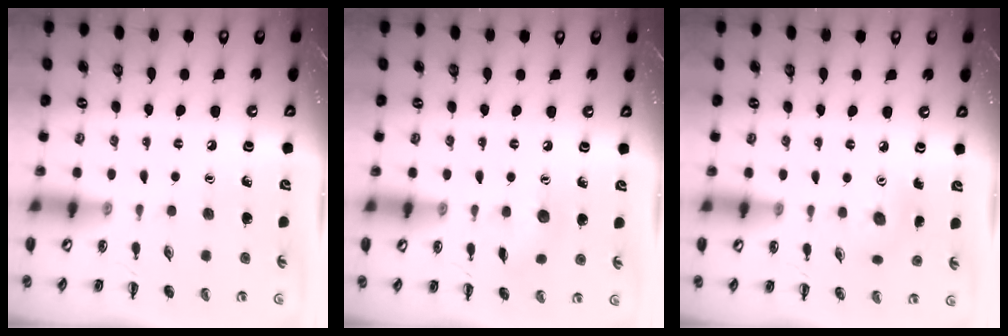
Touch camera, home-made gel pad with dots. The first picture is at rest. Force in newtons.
{"total": 5.0, "press": 4.8, "slide": 1.2}
{"total": 4.6, "press": 4.4, "slide": 1.2}